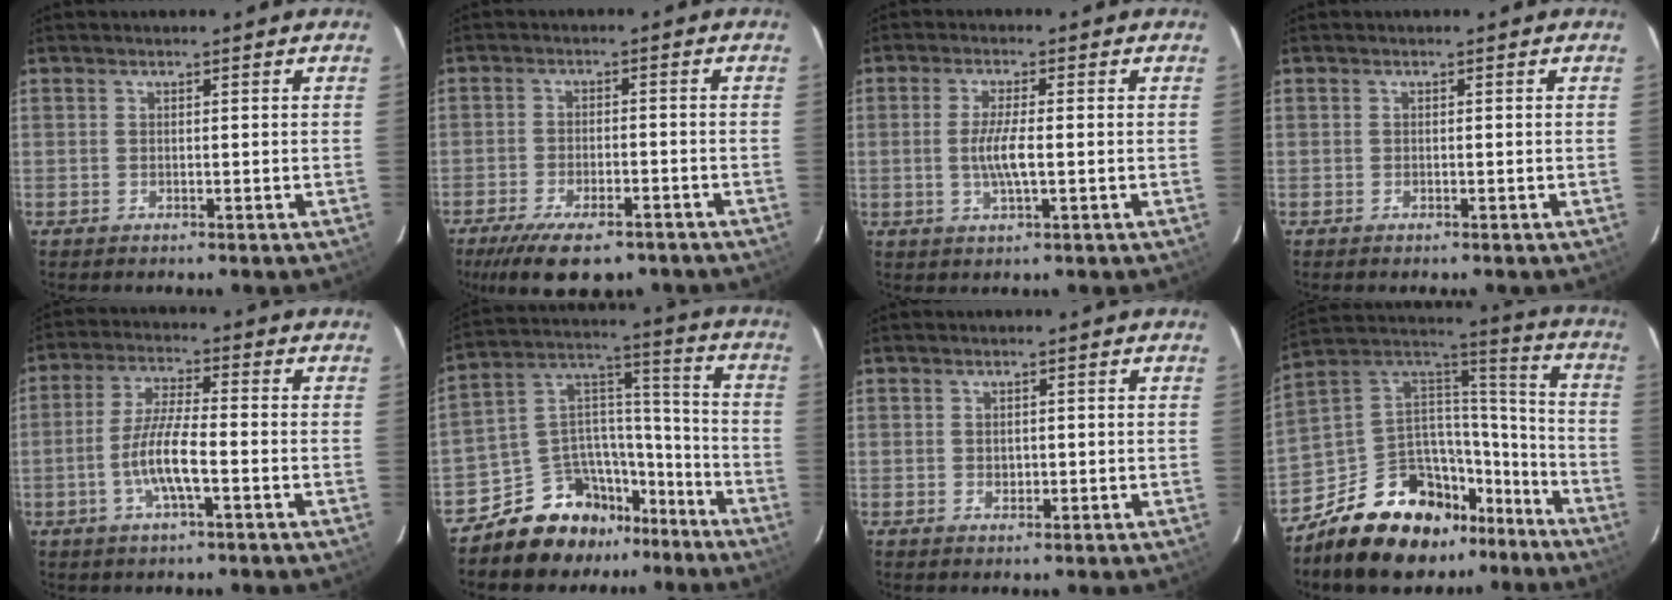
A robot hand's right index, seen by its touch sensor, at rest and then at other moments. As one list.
[{"total": 13.0, "force": [-9.4, 4.8, 7.6], "torque": [-0.167, -0.029, -0.147]}, {"total": 5.1, "force": [-0.6, 0.7, 5.0], "torque": [-0.093, -0.005, -0.010]}, {"total": 0.0}, {"total": 8.2, "force": [-2.8, 1.2, 7.6], "torque": [-0.153, 0.000, -0.054]}, {"total": 15.1, "force": [-11.6, 8.6, 4.5], "torque": [-0.095, 0.073, -0.182]}, {"total": 1.5, "force": [-0.1, 1.3, 0.8], "torque": [-0.011, 0.002, 0.000]}, {"total": 22.1, "force": [-14.8, 12.4, 10.7], "torque": [-0.207, 0.053, -0.218]}]